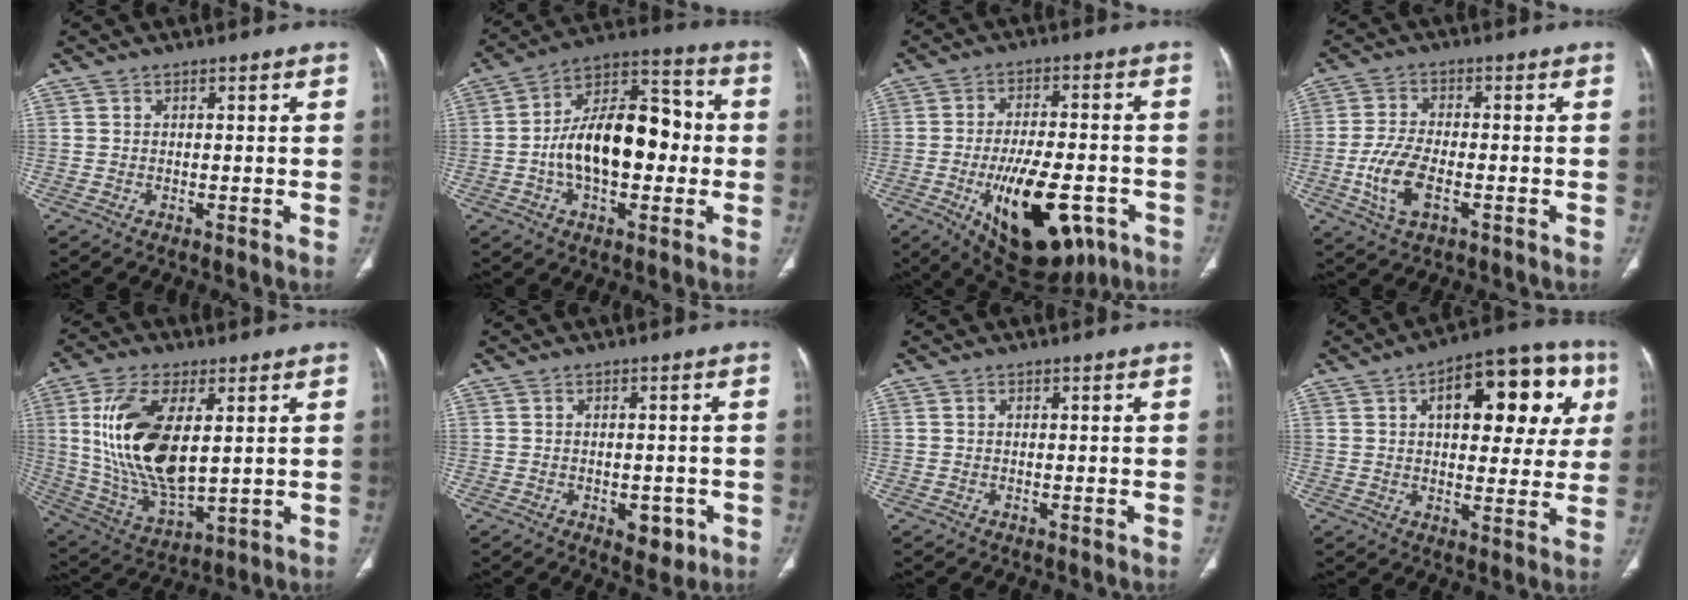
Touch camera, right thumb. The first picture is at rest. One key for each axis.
{"total": 18.9, "fx": -1.4, "fy": 10.7, "fz": 15.5, "tx": -0.235, "ty": 0.043, "tz": -0.029}
{"total": 20.0, "fx": -7.6, "fy": 9.4, "fz": 16.0, "tx": -0.235, "ty": 0.015, "tz": -0.093}
{"total": 8.5, "fx": -2.6, "fy": 4.1, "fz": 6.9, "tx": -0.153, "ty": 0.008, "tz": -0.048}
{"total": 19.5, "fx": 3.7, "fy": 9.3, "fz": 16.8, "tx": -0.330, "ty": -0.021, "tz": 0.081}
{"total": 4.6, "fx": -1.7, "fy": 2.7, "fz": 3.3, "tx": -0.026, "ty": 0.004, "tz": -0.013}
{"total": 0.0}
{"total": 19.4, "fx": 6.2, "fy": 9.5, "fz": 15.8, "tx": -0.161, "ty": 0.013, "tz": 0.076}